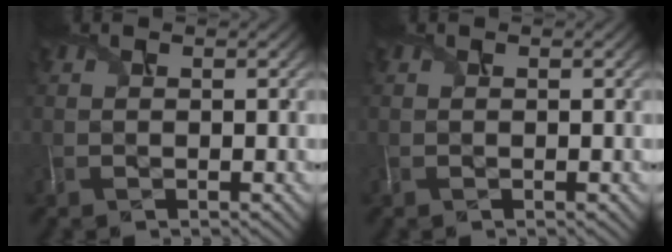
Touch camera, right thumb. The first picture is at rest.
{"total": 0.0}